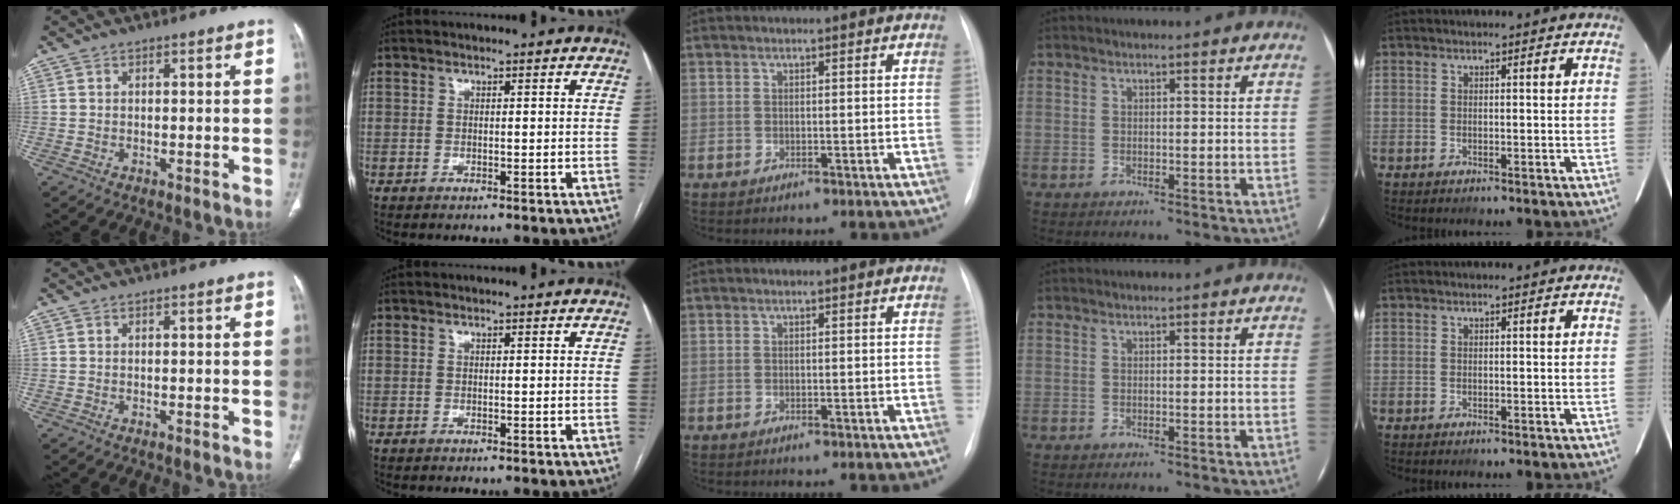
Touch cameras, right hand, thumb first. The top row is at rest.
{}